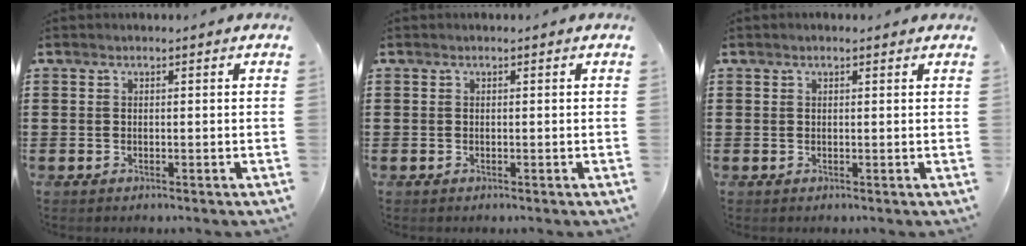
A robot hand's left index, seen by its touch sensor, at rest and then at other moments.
{"total": 0.0}
{"total": 0.7, "force": [0.5, 0.1, 0.5], "torque": [-0.010, 0.002, 0.009]}